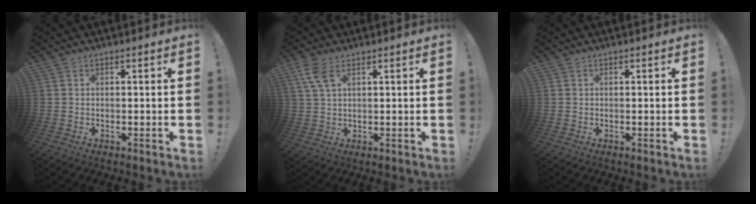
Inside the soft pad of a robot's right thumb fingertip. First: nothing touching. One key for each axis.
{"total": 6.1, "fx": 3.0, "fy": 2.7, "fz": 4.6, "tx": -0.100, "ty": -0.005, "tz": 0.058}
{"total": 0.0}